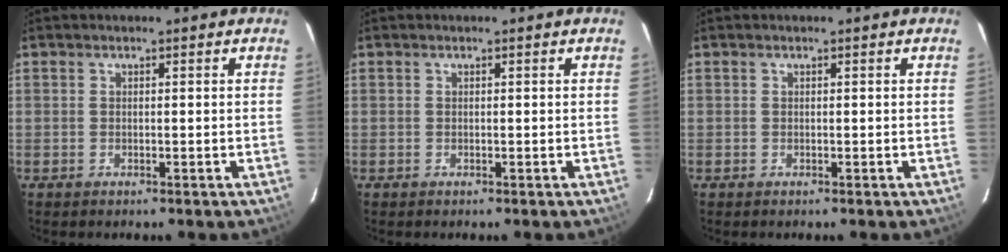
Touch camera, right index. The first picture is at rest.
{"total": 0.0}
{"total": 0.0}